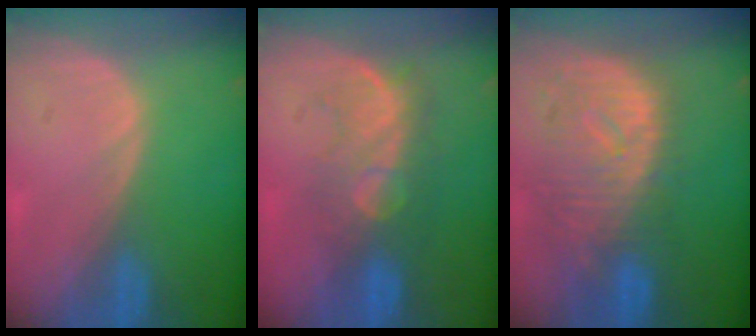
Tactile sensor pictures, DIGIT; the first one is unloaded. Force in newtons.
{"total": 8.0, "press": 7.8, "slide": 1.7}
{"total": 10.9, "press": 9.7, "slide": 4.9}